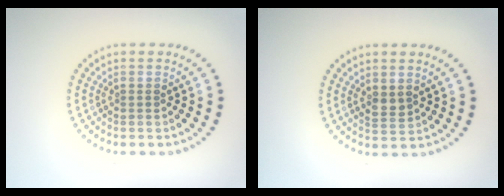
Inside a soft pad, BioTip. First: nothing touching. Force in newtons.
{"total": 1.4, "press": 1.3, "slide": 0.5}